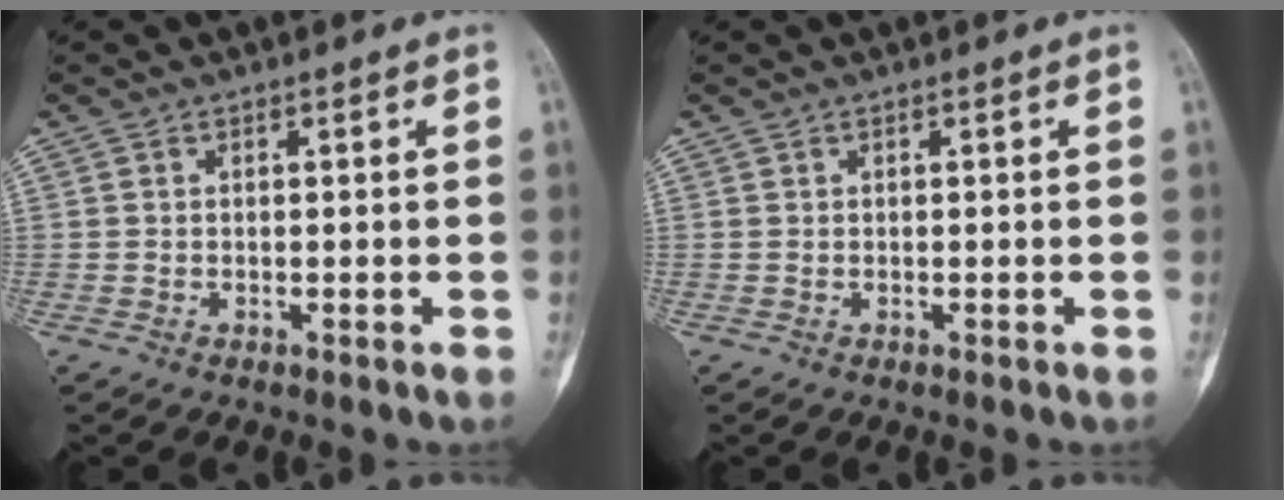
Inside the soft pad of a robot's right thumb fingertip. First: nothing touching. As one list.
[{"total": 0.0}]